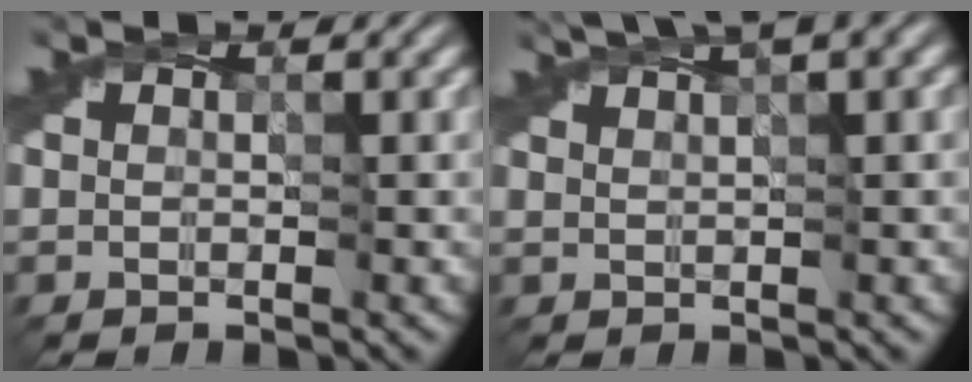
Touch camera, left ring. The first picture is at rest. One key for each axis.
{"total": 4.3, "fx": 3.1, "fy": 0.3, "fz": 2.9, "tx": -0.050, "ty": 0.015, "tz": 0.048}